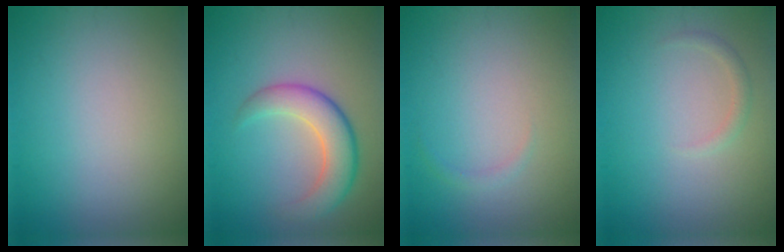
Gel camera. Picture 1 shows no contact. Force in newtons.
{"total": 4.9, "press": 4.9, "slide": 0.2}
{"total": 0.6, "press": 0.6, "slide": 0.0}
{"total": 1.0, "press": 1.0, "slide": 0.1}